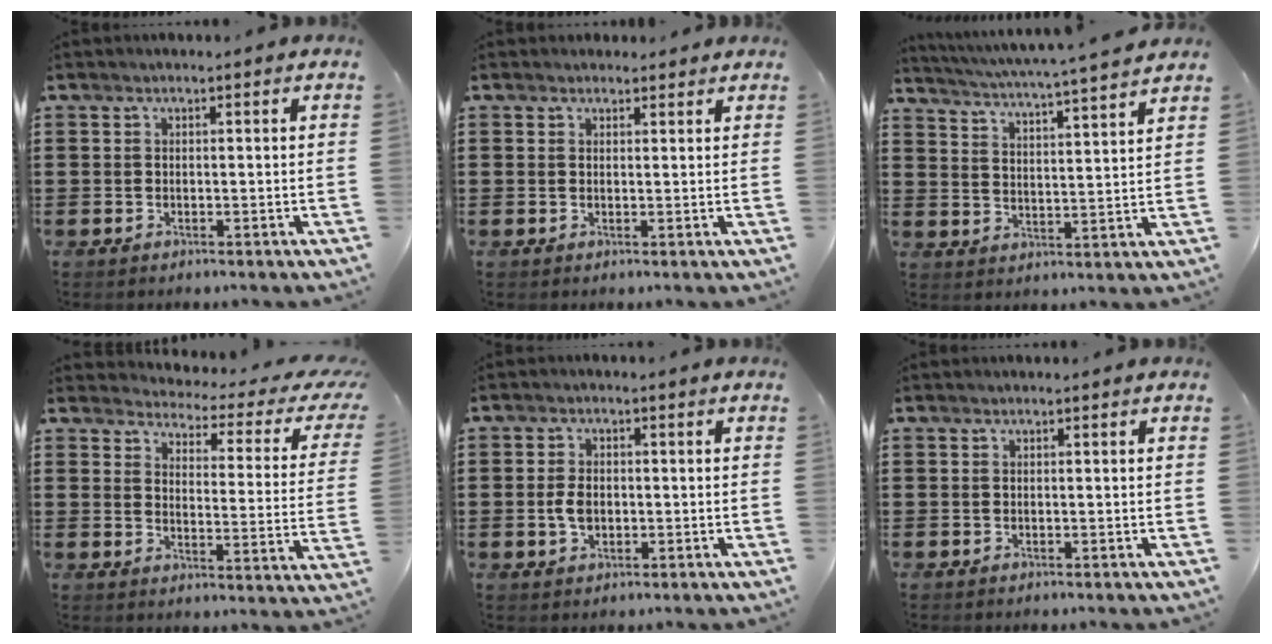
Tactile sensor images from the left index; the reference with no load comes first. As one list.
[{"total": 1.4, "force": [1.3, 0.6, 0.2], "torque": [-0.006, 0.003, 0.027]}, {"total": 4.1, "force": [3.8, -1.0, 1.4], "torque": [-0.045, -0.034, 0.057]}, {"total": 3.1, "force": [2.7, 0.5, 1.4], "torque": [-0.039, -0.029, 0.037]}, {"total": 3.3, "force": [-0.4, 2.1, 2.5], "torque": [-0.056, 0.001, -0.010]}, {"total": 0.0}]